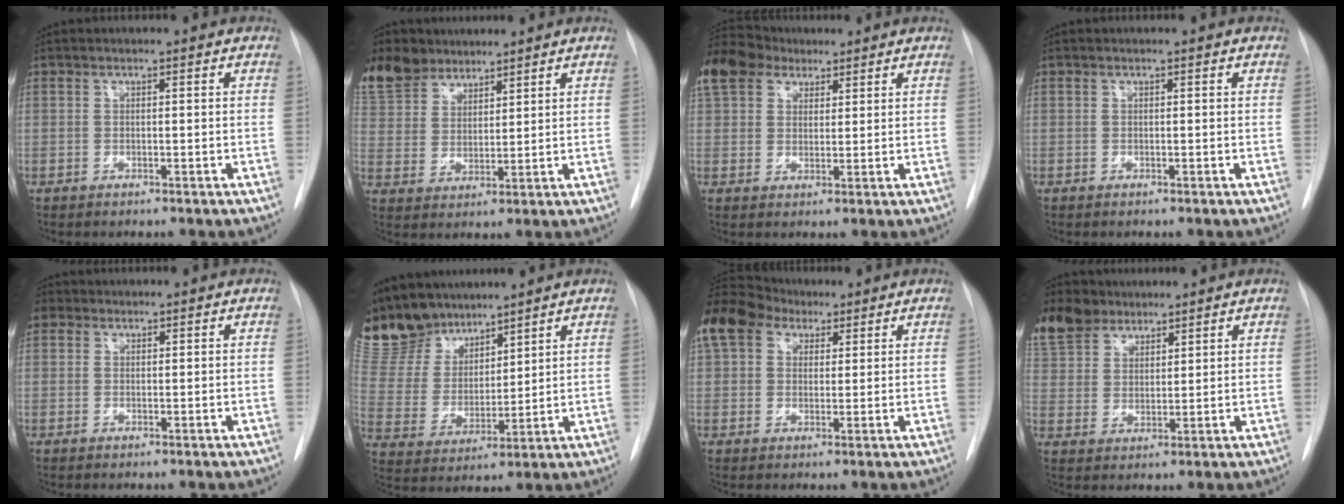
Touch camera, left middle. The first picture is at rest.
{"total": 13.5, "force": [11.0, 6.9, 3.9], "torque": [-0.105, 0.029, 0.219]}
{"total": 11.1, "force": [8.0, 6.7, 3.7], "torque": [-0.099, 0.048, 0.152]}
{"total": 0.0}
{"total": 1.9, "force": [1.0, 1.5, 0.0], "torque": [0.006, 0.011, 0.016]}
{"total": 13.7, "force": [12.1, 5.5, 3.1], "torque": [-0.067, 0.016, 0.244]}
{"total": 18.1, "force": [10.7, 11.9, 8.4], "torque": [-0.235, 0.086, 0.197]}
{"total": 11.7, "force": [9.6, 5.9, 3.2], "torque": [-0.083, 0.025, 0.190]}